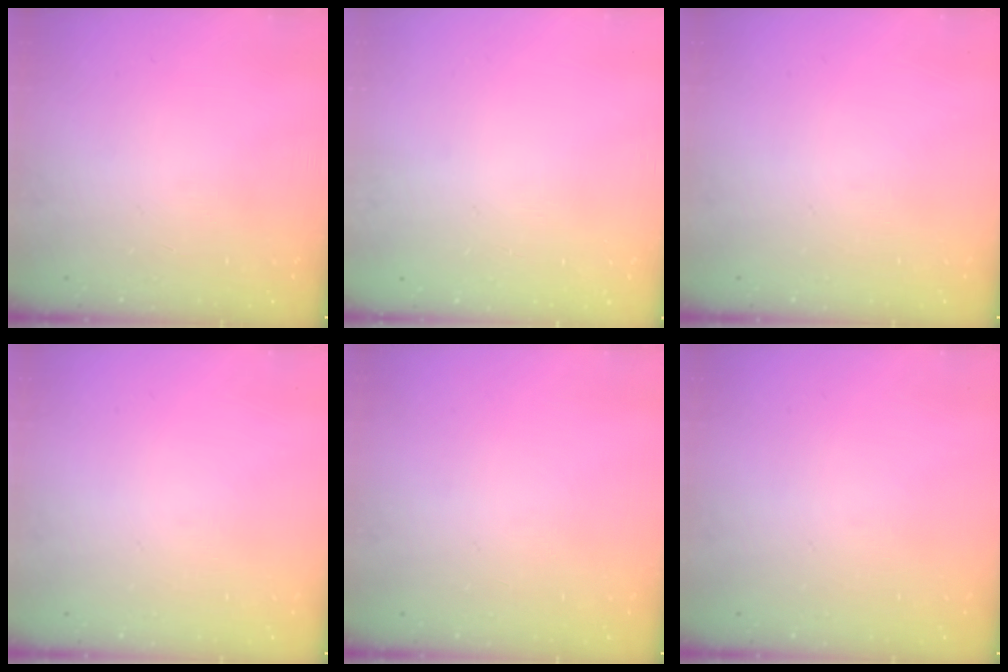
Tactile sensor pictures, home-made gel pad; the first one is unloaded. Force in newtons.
{"total": 0.0}
{"total": 0.0}
{"total": 0.0}
{"total": 0.0}
{"total": 0.0}